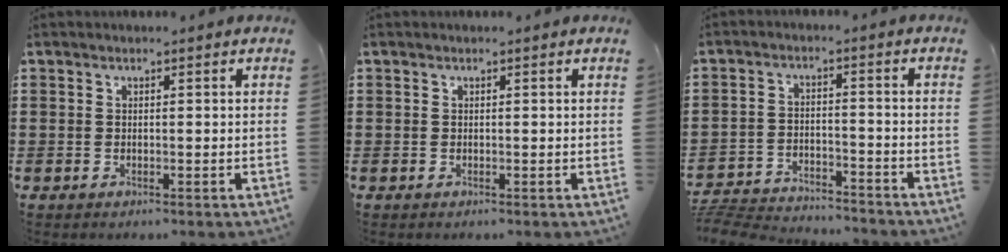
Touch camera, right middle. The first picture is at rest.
{"total": 0.0}
{"total": 5.1, "force": [-5.0, 0.5, 0.7], "torque": [-0.028, -0.001, -0.106]}